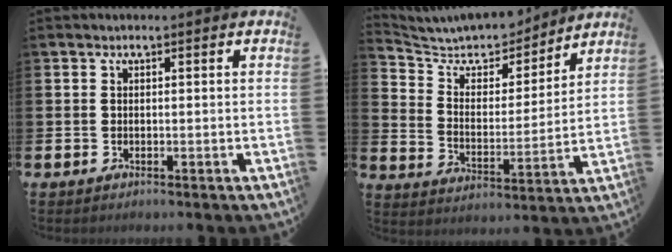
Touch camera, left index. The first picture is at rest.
{"total": 8.0, "force": [7.5, 2.2, 1.6], "torque": [-0.063, -0.061, 0.128]}